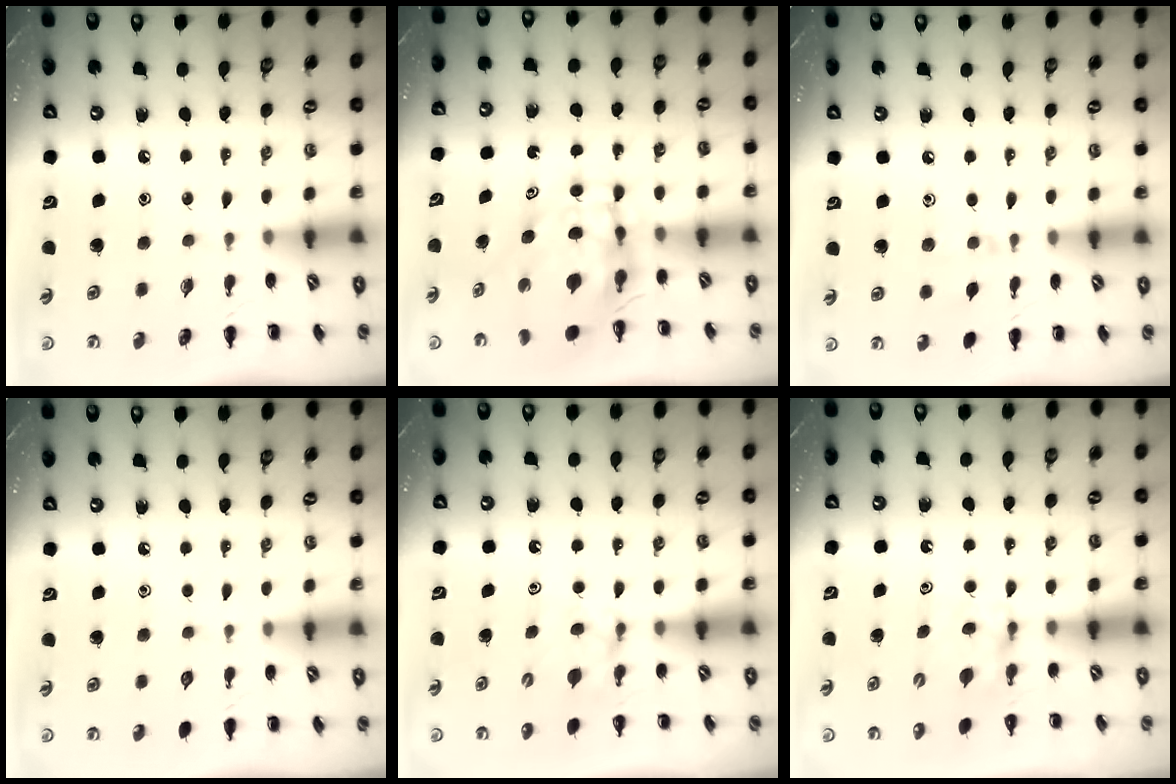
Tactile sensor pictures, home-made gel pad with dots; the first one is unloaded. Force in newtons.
{"total": 5.7, "press": 5.6, "slide": 1.0}
{"total": 4.9, "press": 4.6, "slide": 1.7}
{"total": 0.0}
{"total": 4.2, "press": 4.0, "slide": 1.5}
{"total": 3.7, "press": 3.6, "slide": 0.7}